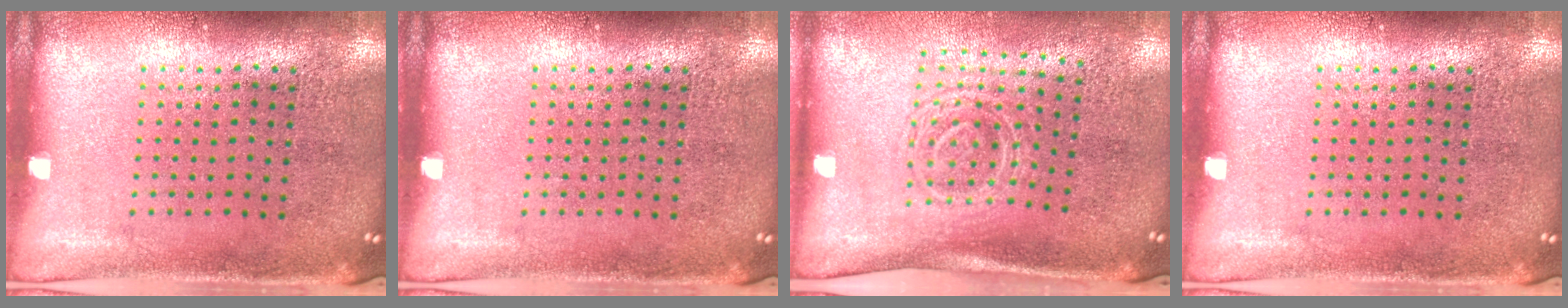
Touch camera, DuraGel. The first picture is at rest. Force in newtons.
{"total": 0.0}
{"total": 1.7, "press": 1.3, "slide": 1.1}
{"total": 0.0}